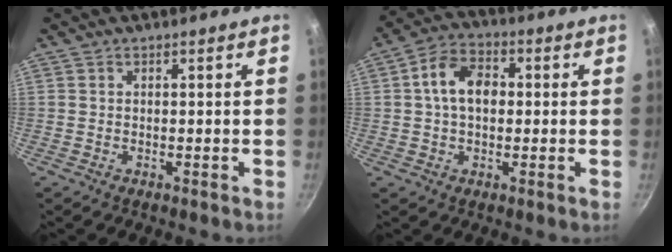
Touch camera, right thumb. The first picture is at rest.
{"total": 9.4, "force": [0.9, 6.4, 6.8], "torque": [-0.097, 0.023, 0.002]}